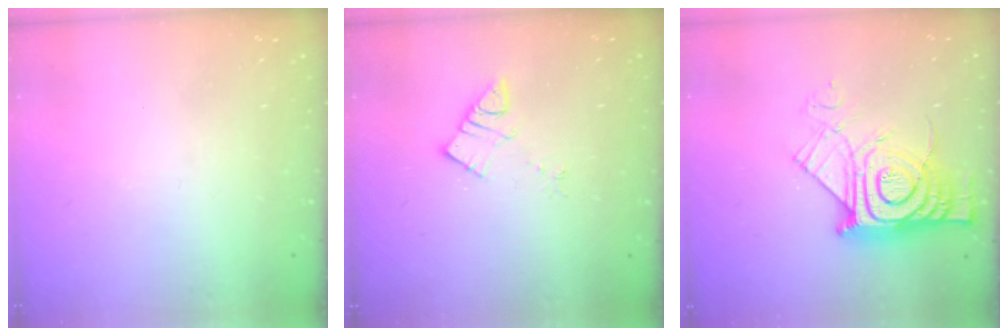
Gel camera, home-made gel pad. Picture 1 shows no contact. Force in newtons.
{"total": 5.8, "press": 5.8, "slide": 0.0}
{"total": 15.8, "press": 15.8, "slide": 1.2}